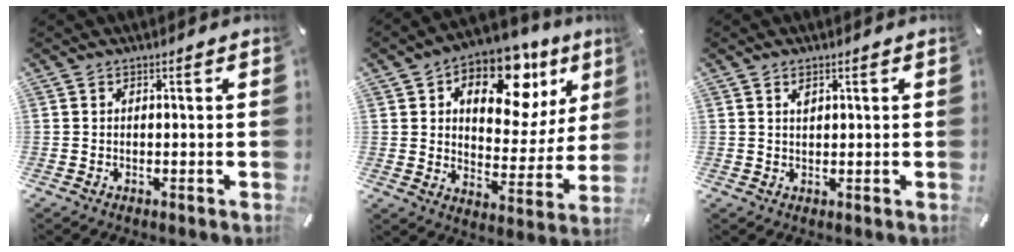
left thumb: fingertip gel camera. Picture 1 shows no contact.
{"total": 16.9, "force": [9.2, 9.9, 10.2], "torque": [-0.137, -0.060, 0.154]}
{"total": 1.4, "force": [0.8, 0.7, 0.9], "torque": [-0.020, 0.001, 0.014]}